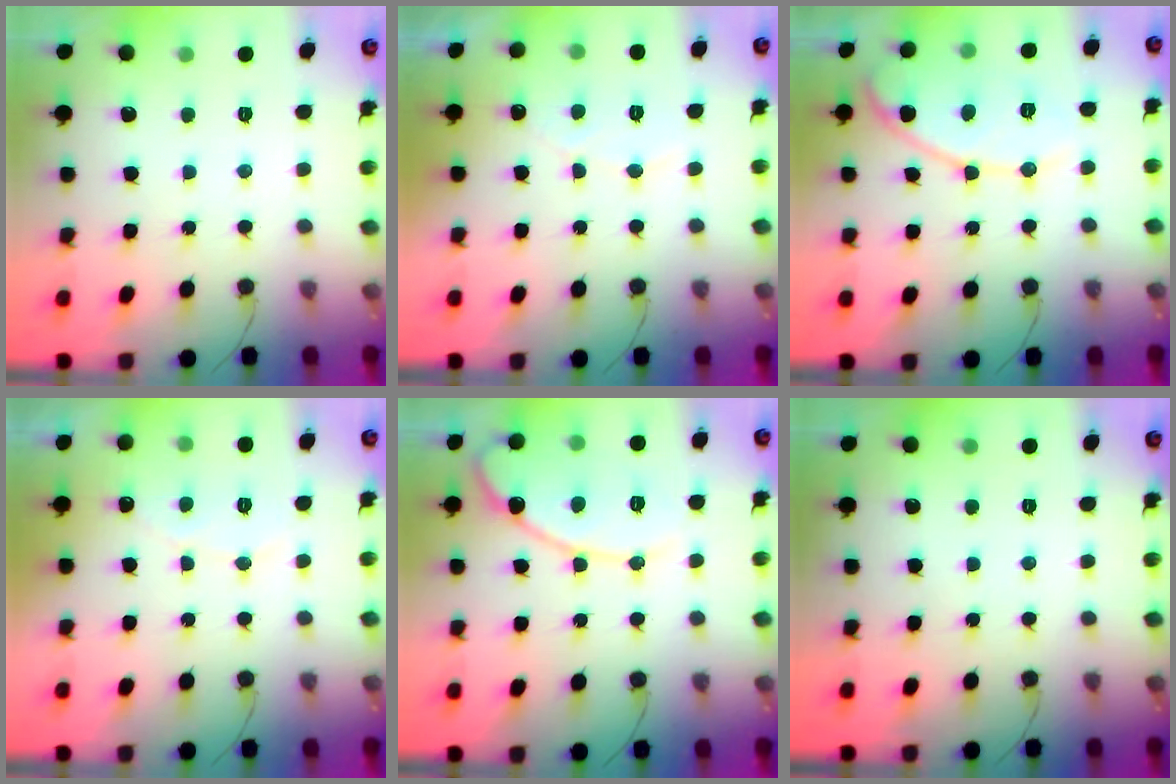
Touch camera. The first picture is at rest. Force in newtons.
{"total": 6.3, "press": 6.3, "slide": 0.3}
{"total": 11.5, "press": 11.5, "slide": 0.6}
{"total": 5.7, "press": 5.7, "slide": 0.4}
{"total": 13.9, "press": 13.9, "slide": 1.1}
{"total": 0.0}